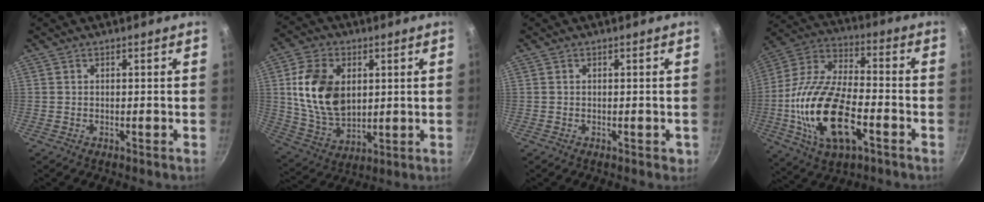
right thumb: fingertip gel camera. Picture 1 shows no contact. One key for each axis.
{"total": 15.5, "fx": 2.8, "fy": 10.5, "fz": 11.1, "tx": -0.187, "ty": -0.014, "tz": 0.063}
{"total": 1.1, "fx": -0.1, "fy": 0.8, "fz": 0.7, "tx": -0.003, "ty": 0.001, "tz": 0.000}
{"total": 21.8, "fx": -6.0, "fy": 10.7, "fz": 18.1, "tx": -0.345, "ty": 0.027, "tz": -0.117}